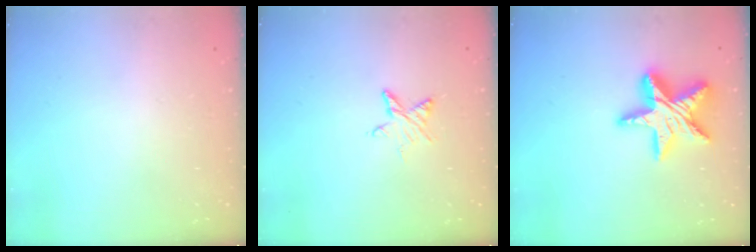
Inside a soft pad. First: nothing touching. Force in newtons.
{"total": 3.9, "press": 3.9, "slide": 0.5}
{"total": 16.1, "press": 16.1, "slide": 1.2}